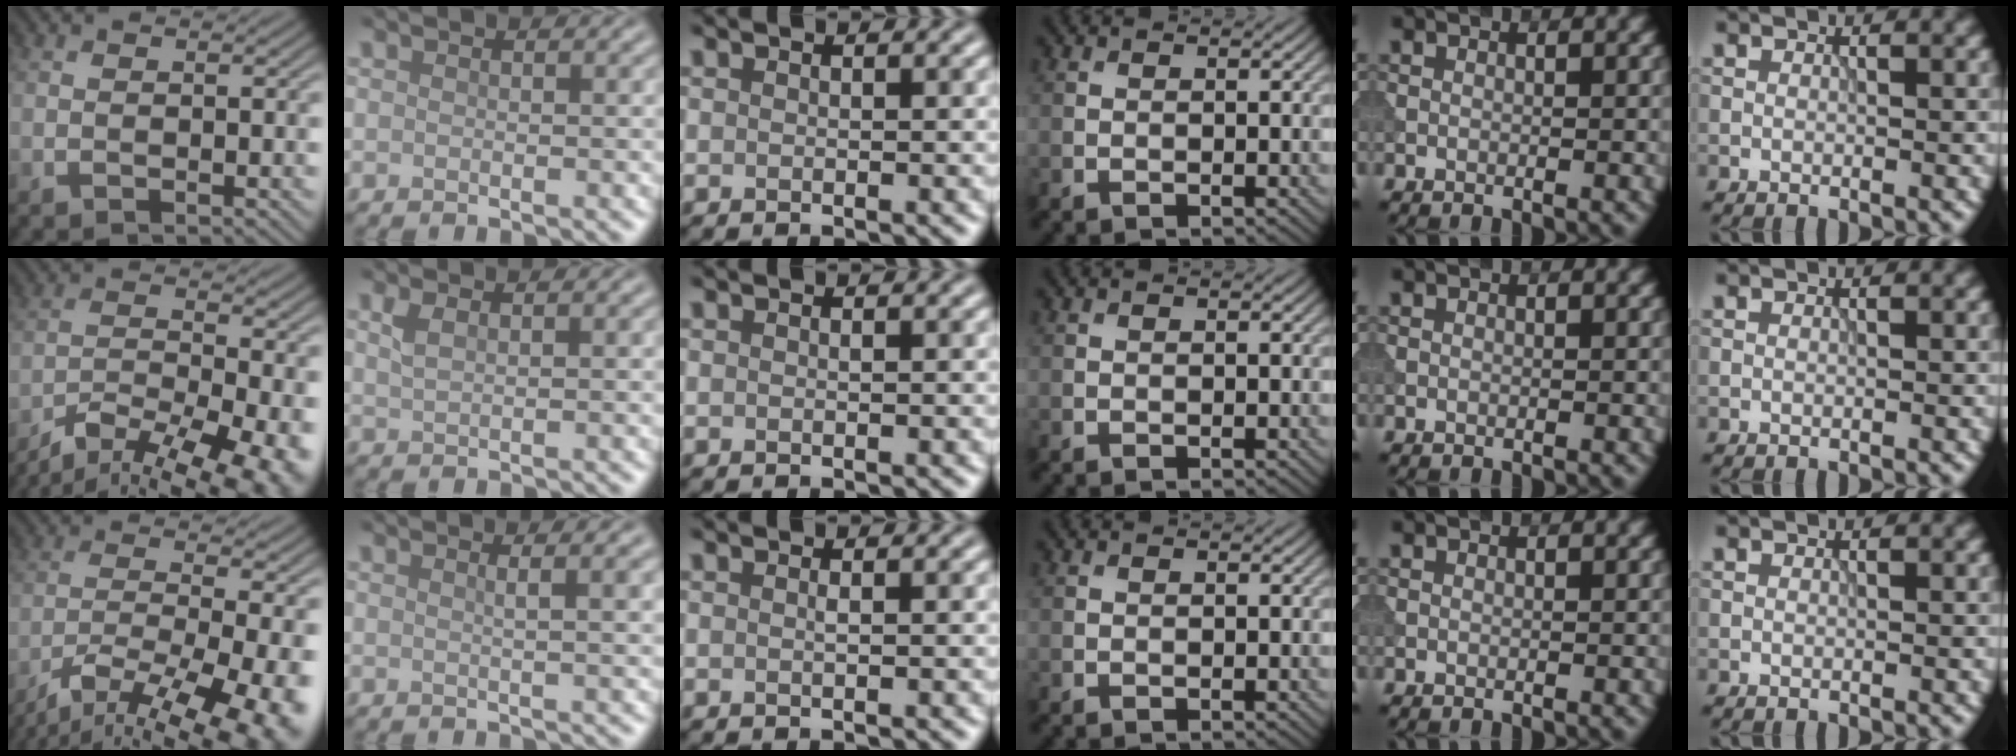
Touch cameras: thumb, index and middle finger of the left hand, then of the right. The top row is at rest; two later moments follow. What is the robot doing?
{"motion": "extract", "object": "tissue"}